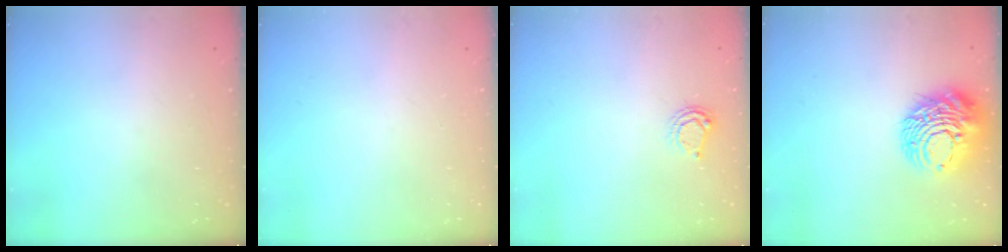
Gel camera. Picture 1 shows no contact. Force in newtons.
{"total": 0.0}
{"total": 4.7, "press": 4.7, "slide": 0.5}
{"total": 14.0, "press": 14.0, "slide": 1.3}